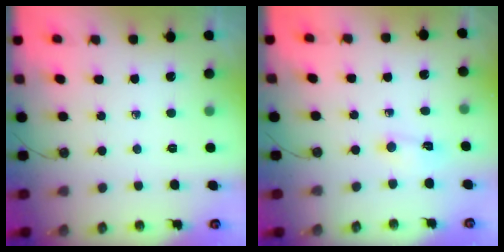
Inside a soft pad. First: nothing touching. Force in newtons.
{"total": 2.0, "press": 2.0, "slide": 0.3}